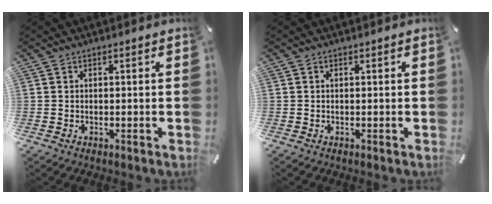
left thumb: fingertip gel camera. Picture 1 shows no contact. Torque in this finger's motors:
{"motor_torque": [0.01, 0.01, 0.00, 0.06, 0.00]}